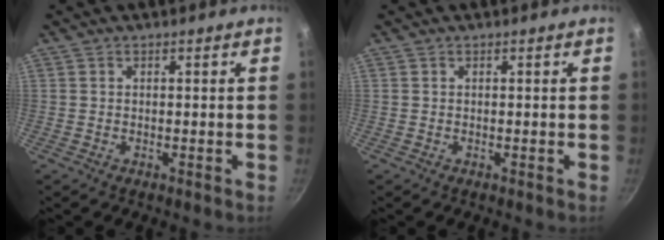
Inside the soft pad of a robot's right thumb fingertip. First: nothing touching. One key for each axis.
{"total": 0.0}